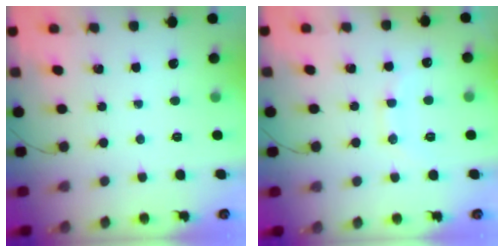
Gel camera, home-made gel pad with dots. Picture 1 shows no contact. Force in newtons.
{"total": 8.6, "press": 8.6, "slide": 0.6}